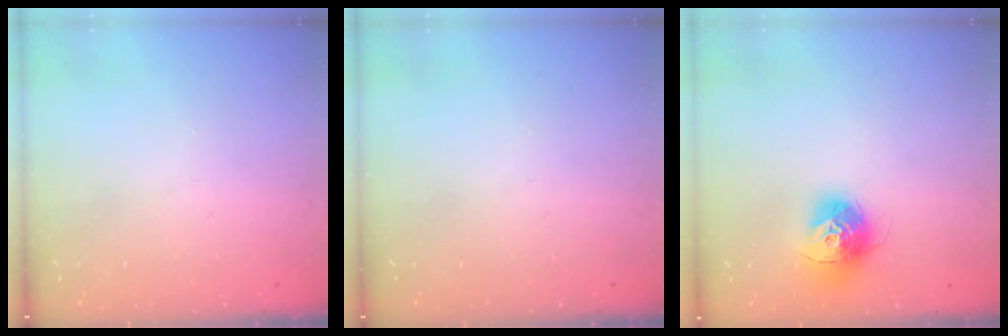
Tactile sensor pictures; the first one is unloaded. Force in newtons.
{"total": 0.0}
{"total": 13.0, "press": 13.0, "slide": 1.0}